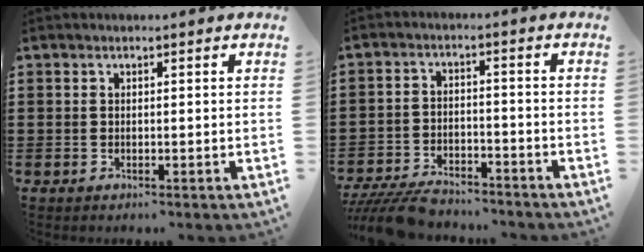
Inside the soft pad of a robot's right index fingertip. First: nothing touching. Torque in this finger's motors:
{"motor_torque": [0.16, 0.57, -0.44, -0.17]}